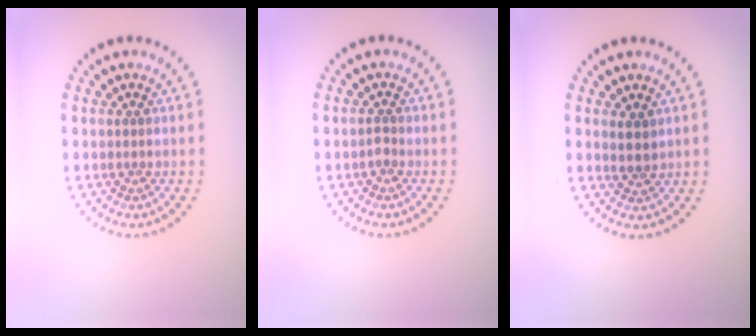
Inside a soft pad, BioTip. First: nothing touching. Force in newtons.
{"total": 0.7, "press": 0.6, "slide": 0.4}
{"total": 1.9, "press": 1.7, "slide": 0.9}